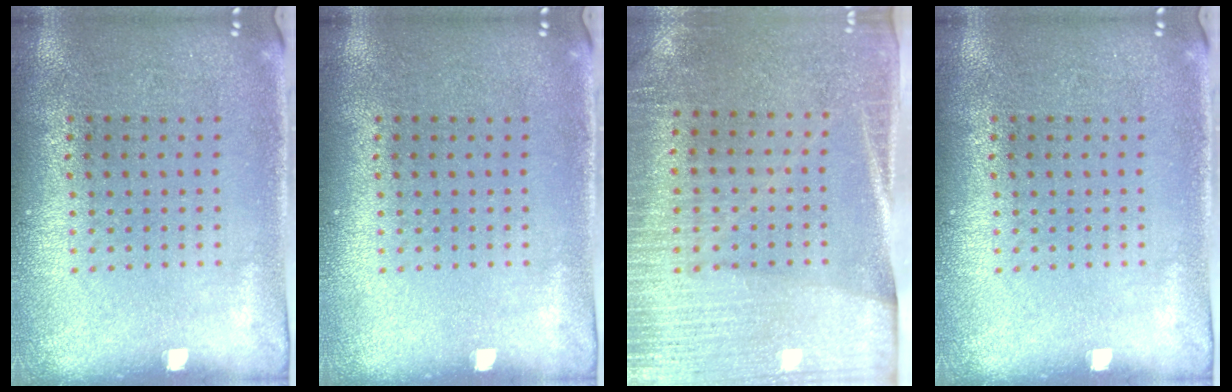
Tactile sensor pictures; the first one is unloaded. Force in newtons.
{"total": 0.0}
{"total": 3.1, "press": 2.8, "slide": 1.3}
{"total": 0.0}